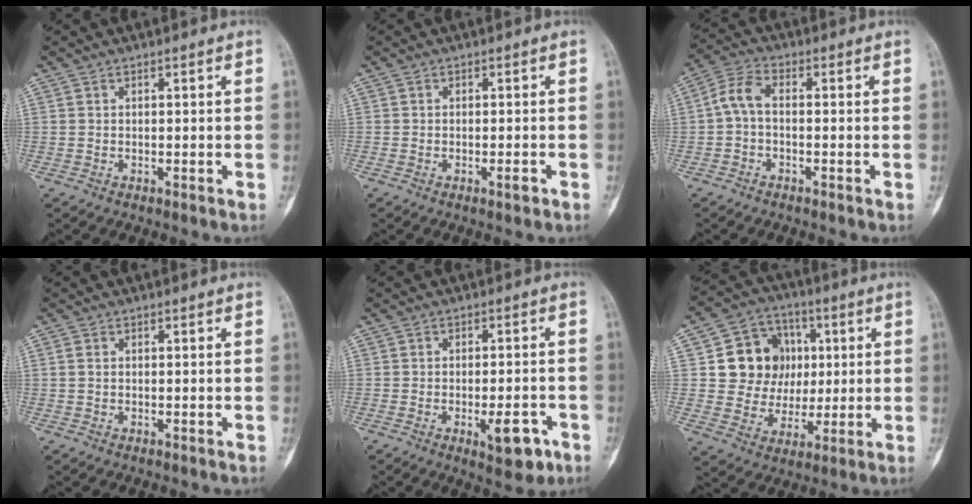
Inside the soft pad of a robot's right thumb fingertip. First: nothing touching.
{"total": 1.3, "force": [-0.7, 0.4, 1.0], "torque": [-0.014, 0.002, -0.011]}
{"total": 4.8, "force": [-0.6, 2.5, 4.0], "torque": [-0.086, 0.018, -0.023]}
{"total": 0.7, "force": [0.0, 0.4, 0.5], "torque": [-0.012, -0.001, 0.002]}
{"total": 7.1, "force": [-3.1, 2.8, 5.7], "torque": [-0.064, 0.009, -0.038]}
{"total": 13.6, "force": [2.5, 12.1, 5.7], "torque": [-0.042, 0.005, 0.049]}